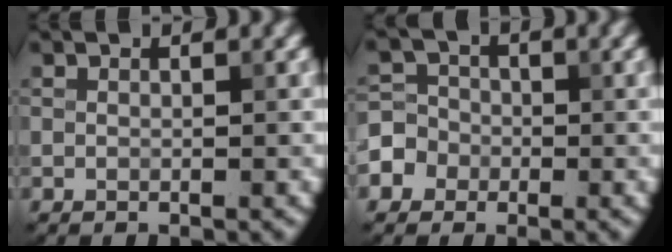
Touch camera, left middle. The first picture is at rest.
{"total": 4.7, "force": [-1.9, 4.1, 0.9], "torque": [0.002, 0.005, -0.052]}